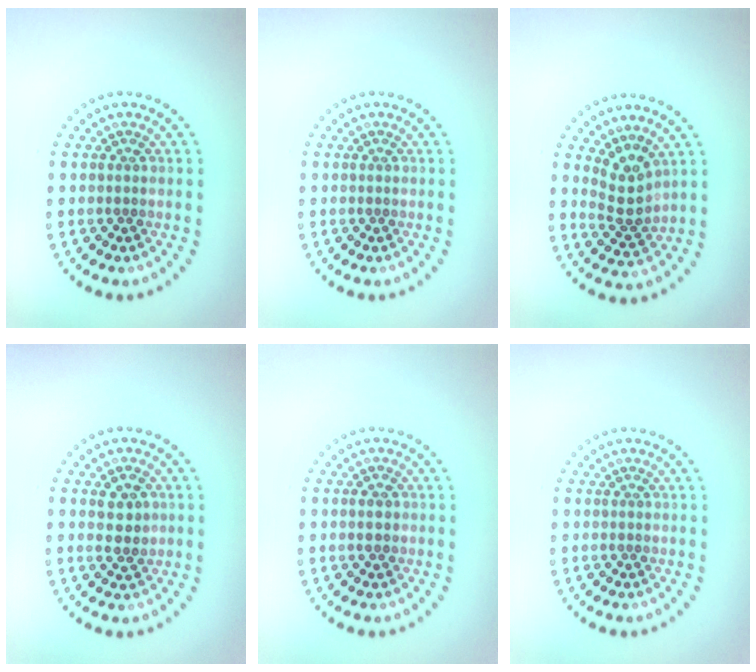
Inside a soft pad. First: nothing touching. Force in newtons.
{"total": 0.0}
{"total": 2.7, "press": 2.2, "slide": 1.6}
{"total": 2.6, "press": 2.5, "slide": 0.3}
{"total": 1.6, "press": 1.6, "slide": 0.2}
{"total": 0.0}